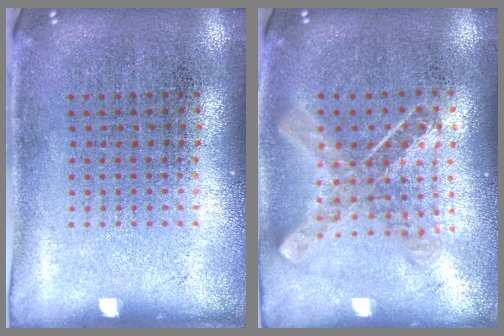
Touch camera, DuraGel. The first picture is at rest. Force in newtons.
{"total": 0.9, "press": 0.9, "slide": 0.2}